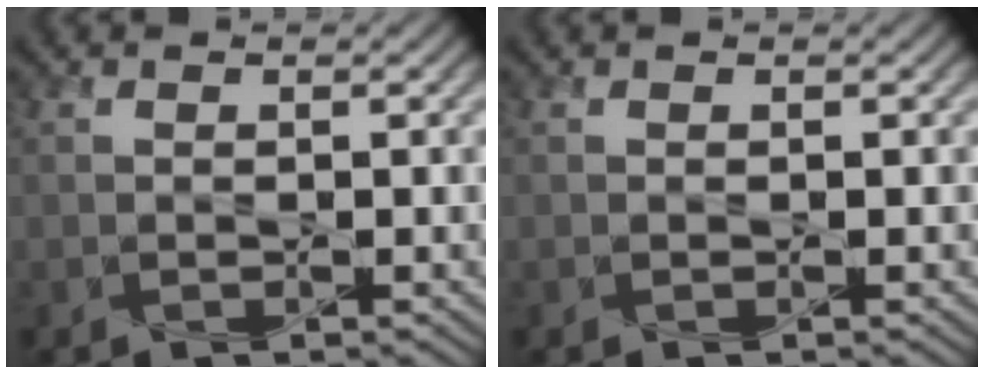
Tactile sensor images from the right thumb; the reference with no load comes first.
{"total": 0.0}